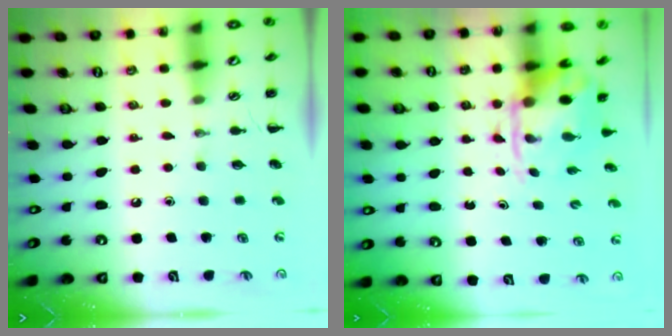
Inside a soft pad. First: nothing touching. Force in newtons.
{"total": 3.6, "press": 3.5, "slide": 0.8}